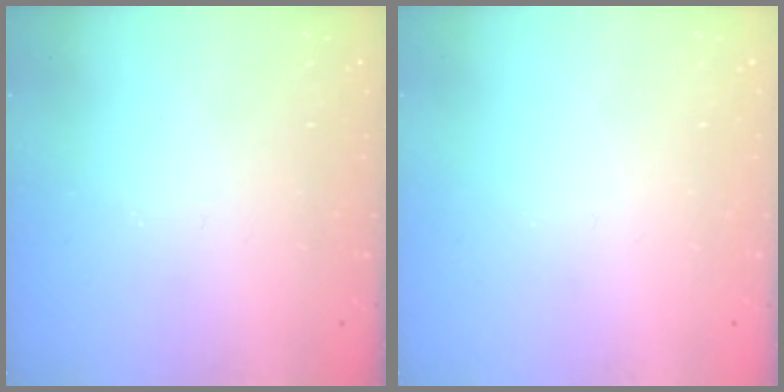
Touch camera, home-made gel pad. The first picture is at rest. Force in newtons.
{"total": 0.0}